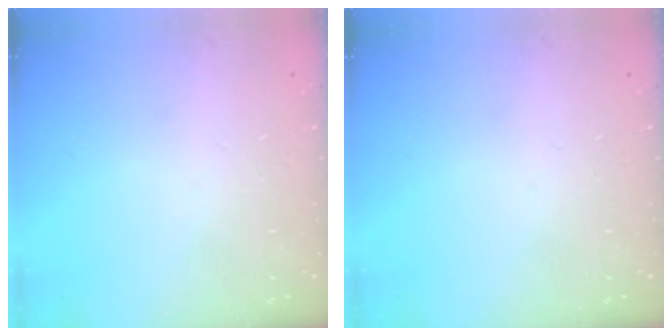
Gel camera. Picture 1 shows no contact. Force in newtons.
{"total": 0.0}